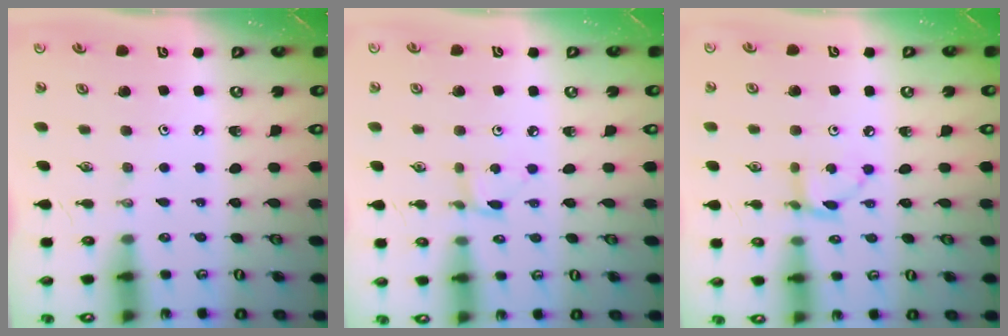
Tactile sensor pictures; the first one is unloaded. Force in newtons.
{"total": 2.0, "press": 2.0, "slide": 0.2}
{"total": 4.0, "press": 4.0, "slide": 0.2}